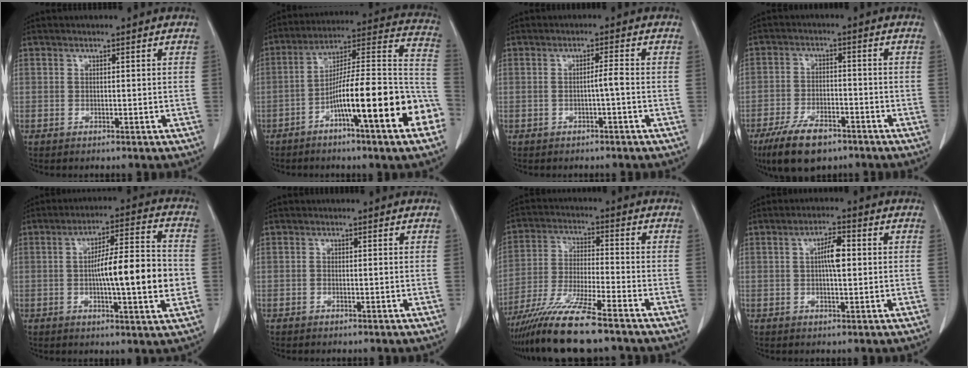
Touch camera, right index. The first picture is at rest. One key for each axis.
{"total": 21.3, "fx": -8.4, "fy": 1.4, "fz": 19.5, "tx": -0.235, "ty": 0.017, "tz": -0.130}
{"total": 1.9, "fx": -0.6, "fy": -0.2, "fz": 1.8, "tx": -0.028, "ty": 0.002, "tz": -0.011}
{"total": 9.0, "fx": -6.1, "fy": 3.7, "fz": 5.4, "tx": -0.103, "ty": -0.009, "tz": -0.105}
{"total": 13.5, "fx": -1.4, "fy": 1.3, "fz": 13.3, "tx": -0.210, "ty": 0.009, "tz": -0.023}
{"total": 0.6, "fx": -0.2, "fy": 0.3, "fz": 0.5, "tx": -0.010, "ty": 0.001, "tz": -0.004}
{"total": 12.8, "fx": -10.0, "fy": 0.2, "fz": 7.9, "tx": -0.149, "ty": -0.030, "tz": -0.177}
{"total": 4.3, "fx": 0.4, "fy": 1.0, "fz": 4.1, "tx": -0.073, "ty": 0.007, "tz": 0.006}